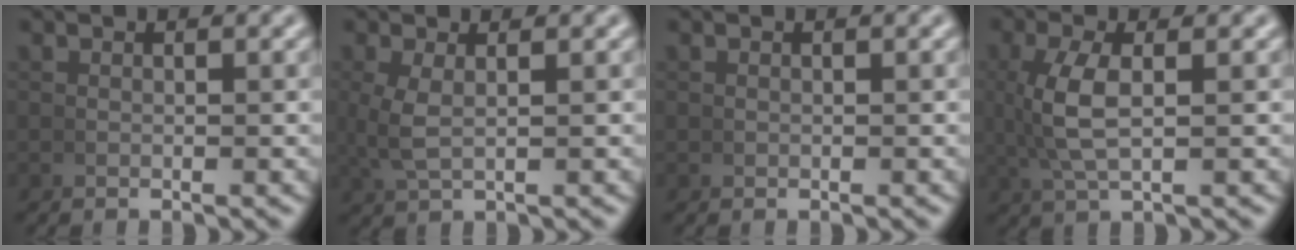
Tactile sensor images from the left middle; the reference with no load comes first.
{"total": 2.5, "force": [0.3, 1.0, 2.2], "torque": [-0.060, -0.003, 0.017]}
{"total": 0.0}
{"total": 4.1, "force": [0.5, 1.4, 3.8], "torque": [-0.089, 0.002, 0.017]}